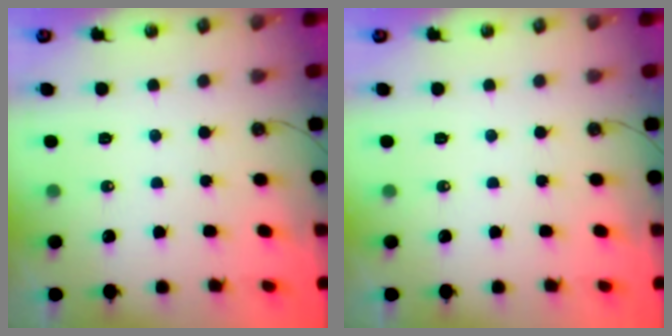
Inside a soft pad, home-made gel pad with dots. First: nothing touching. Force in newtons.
{"total": 0.0}